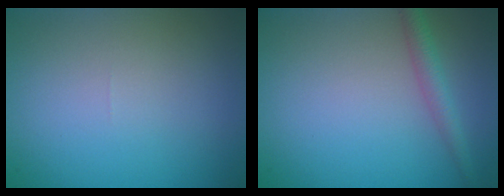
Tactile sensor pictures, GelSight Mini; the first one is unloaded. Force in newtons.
{"total": 2.2, "press": 2.2, "slide": 0.1}